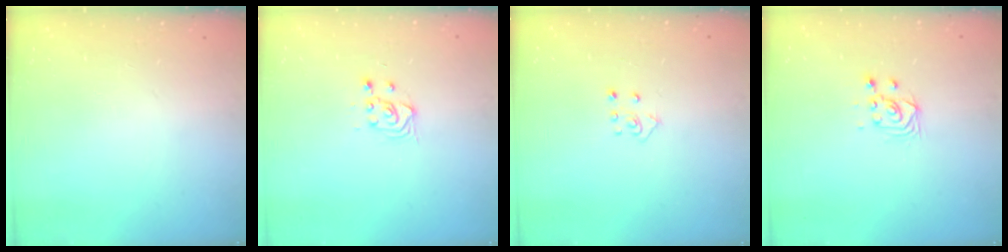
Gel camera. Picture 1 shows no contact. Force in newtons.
{"total": 3.6, "press": 3.3, "slide": 1.4}
{"total": 3.9, "press": 3.8, "slide": 0.3}
{"total": 3.3, "press": 3.2, "slide": 0.7}